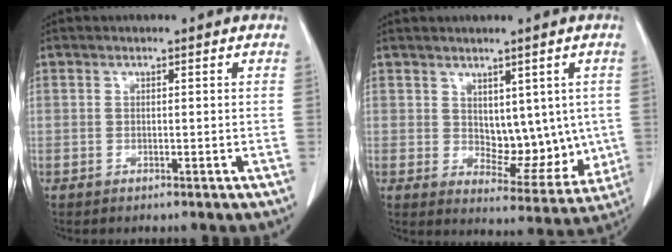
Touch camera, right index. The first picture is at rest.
{"total": 10.8, "force": [1.9, 6.4, 8.6], "torque": [-0.095, -0.002, 0.047]}